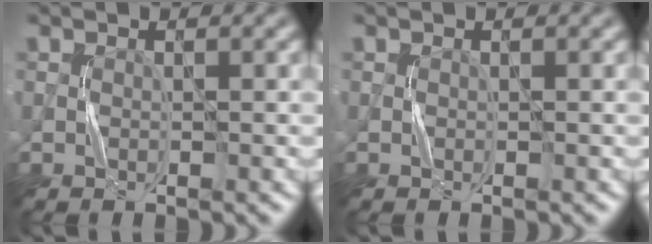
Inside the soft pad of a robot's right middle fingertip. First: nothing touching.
{"total": 0.0}